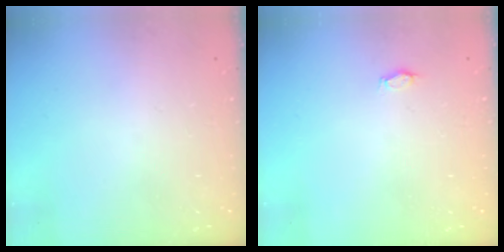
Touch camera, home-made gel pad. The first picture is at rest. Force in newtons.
{"total": 2.7, "press": 2.4, "slide": 1.1}